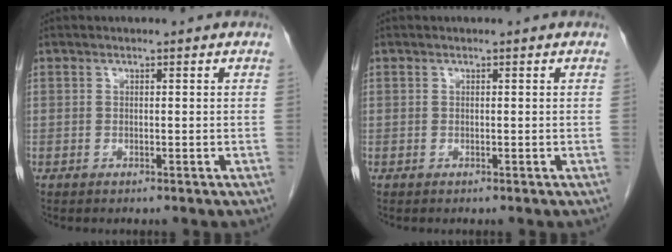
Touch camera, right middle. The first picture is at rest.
{"total": 0.0}